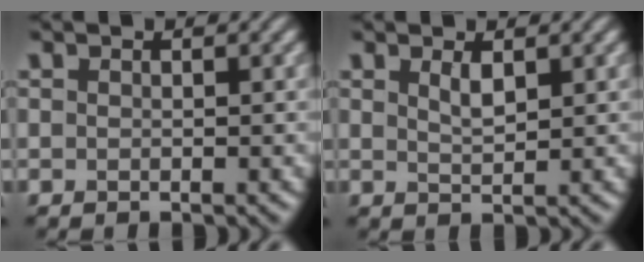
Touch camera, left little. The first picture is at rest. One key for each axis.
{"total": 1.5, "fx": 0.9, "fy": 0.4, "fz": 1.1, "tx": -0.023, "ty": -0.001, "tz": 0.018}